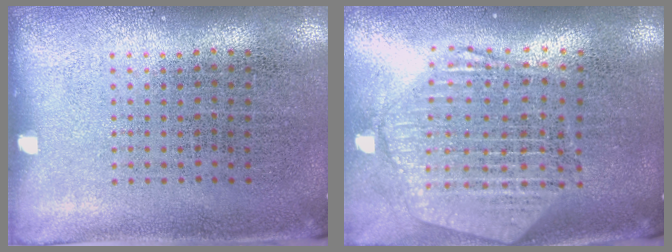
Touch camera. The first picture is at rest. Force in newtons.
{"total": 2.6, "press": 2.2, "slide": 1.5}